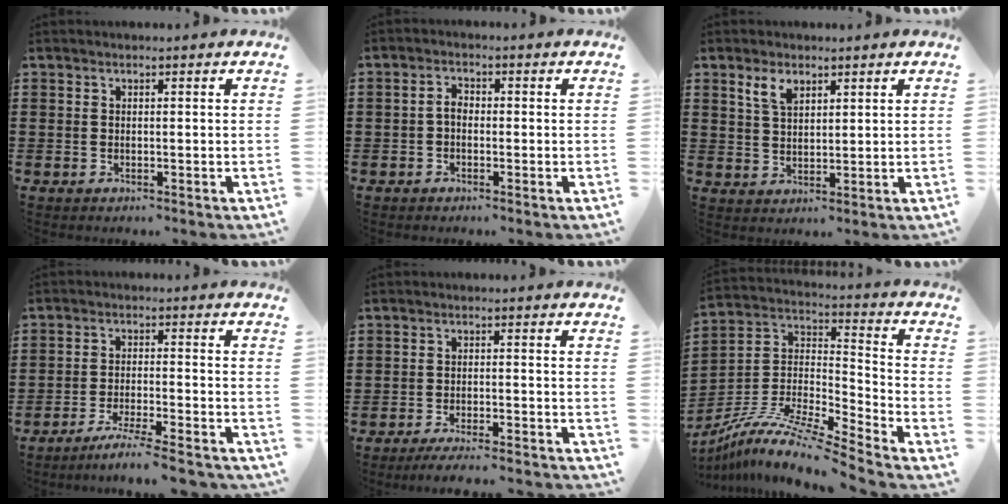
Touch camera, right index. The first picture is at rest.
{"total": 2.1, "force": [-0.7, 1.2, 1.6], "torque": [-0.040, 0.001, -0.016]}
{"total": 3.5, "force": [2.3, 1.8, 2.0], "torque": [-0.047, 0.006, 0.042]}
{"total": 5.4, "force": [-4.9, -0.5, 2.1], "torque": [-0.041, -0.015, -0.095]}
{"total": 3.3, "force": [-3.1, -0.2, 1.1], "torque": [-0.018, -0.004, -0.060]}
{"total": 10.8, "force": [-8.8, 1.2, 6.1], "torque": [-0.126, 0.003, -0.178]}